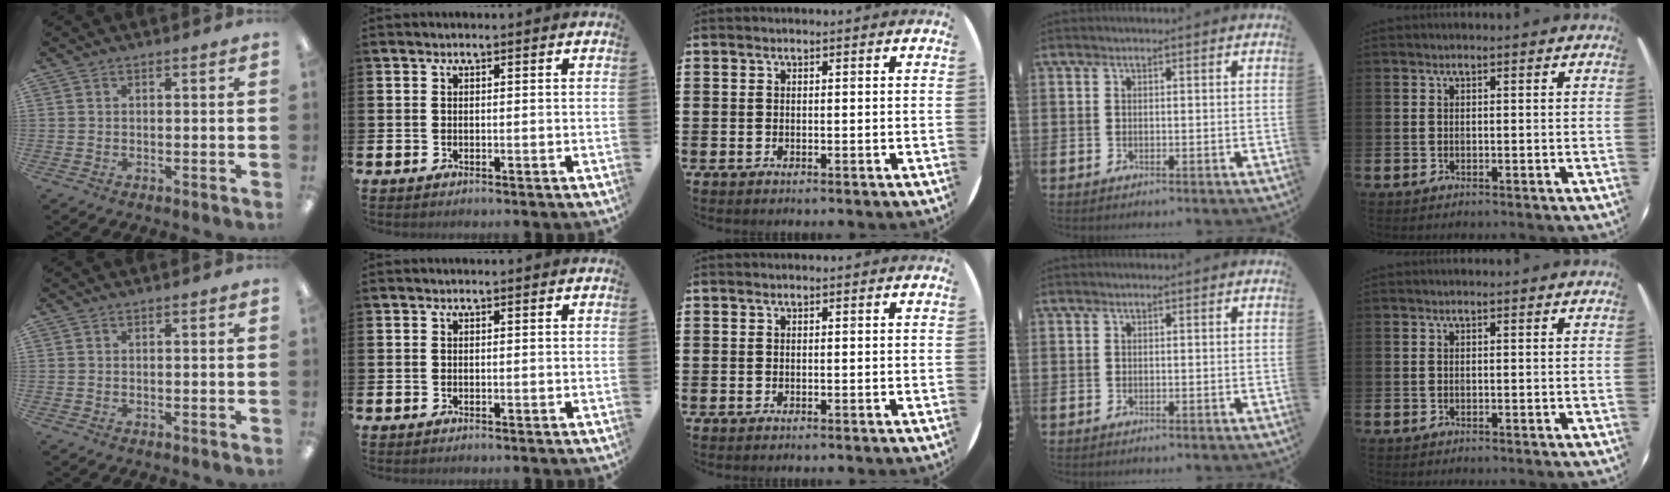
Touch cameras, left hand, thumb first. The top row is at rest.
{}